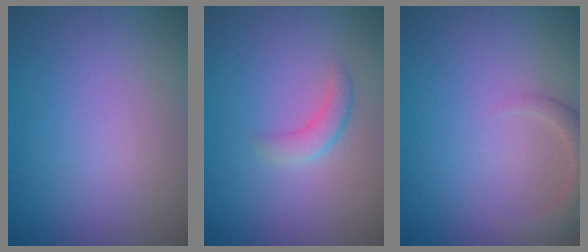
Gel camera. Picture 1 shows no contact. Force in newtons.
{"total": 1.8, "press": 1.8, "slide": 0.1}
{"total": 2.4, "press": 2.4, "slide": 0.3}